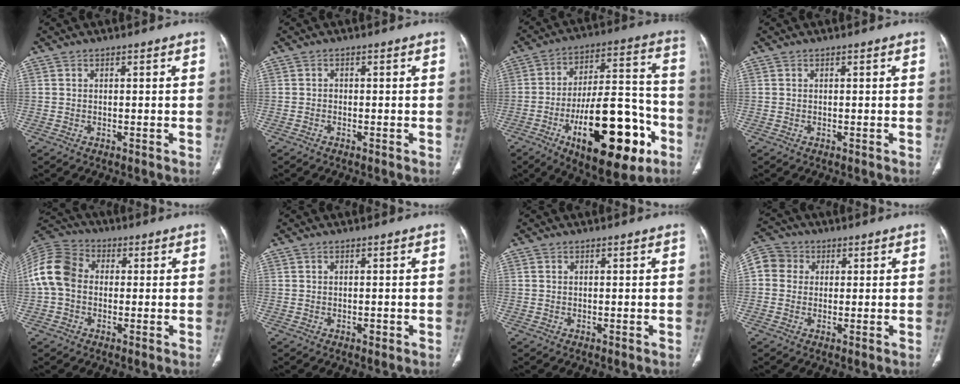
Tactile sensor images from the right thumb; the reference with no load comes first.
{"total": 0.5, "force": [-0.4, 0.3, 0.2], "torque": [0.000, 0.002, -0.010]}
{"total": 25.8, "force": [-10.6, 10.6, 21.0], "torque": [-0.306, 0.054, -0.151]}
{"total": 0.0}
{"total": 11.1, "force": [0.2, 8.5, 7.1], "torque": [-0.141, 0.031, -0.007]}
{"total": 0.8, "force": [-0.3, 0.5, 0.5], "torque": [-0.005, 0.000, -0.004]}
{"total": 0.0}
{"total": 9.1, "force": [1.9, 8.2, 3.4], "torque": [-0.064, 0.023, 0.029]}